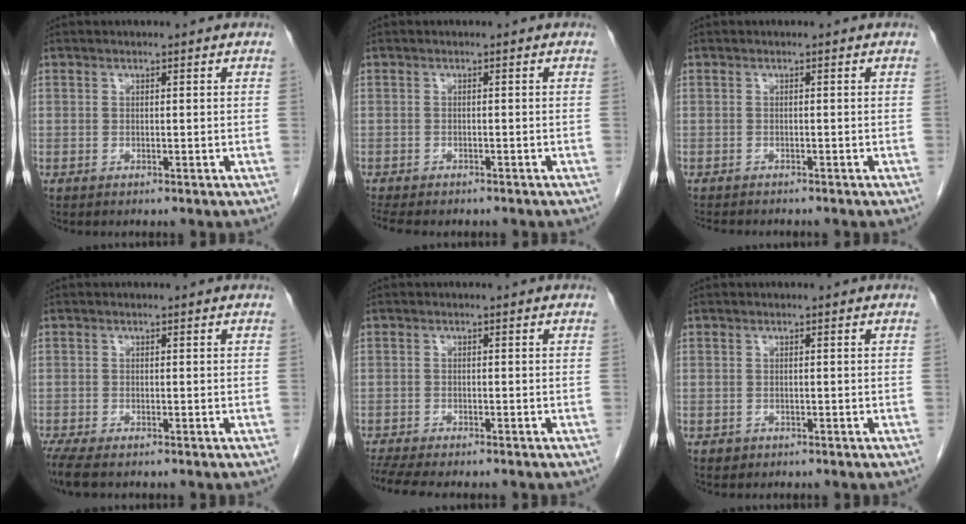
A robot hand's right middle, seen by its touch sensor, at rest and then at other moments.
{"total": 7.4, "force": [-6.3, 2.3, 3.3], "torque": [-0.048, -0.004, -0.085]}
{"total": 5.0, "force": [-4.4, 1.2, 2.0], "torque": [-0.029, -0.008, -0.062]}
{"total": 4.3, "force": [-3.3, 1.1, 2.5], "torque": [-0.052, -0.014, -0.055]}
{"total": 8.2, "force": [-7.0, 1.4, 3.9], "torque": [-0.065, -0.008, -0.108]}
{"total": 0.8, "force": [-0.4, 0.7, 0.1], "torque": [-0.004, 0.003, -0.003]}